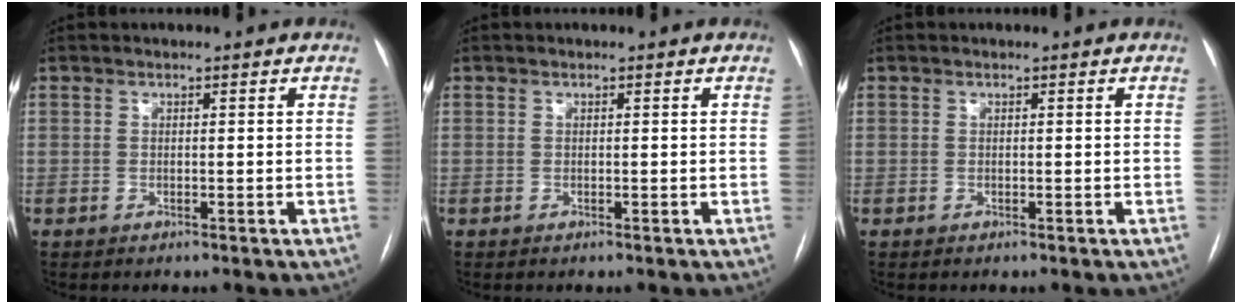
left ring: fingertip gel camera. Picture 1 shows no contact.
{"total": 0.0}
{"total": 0.0}